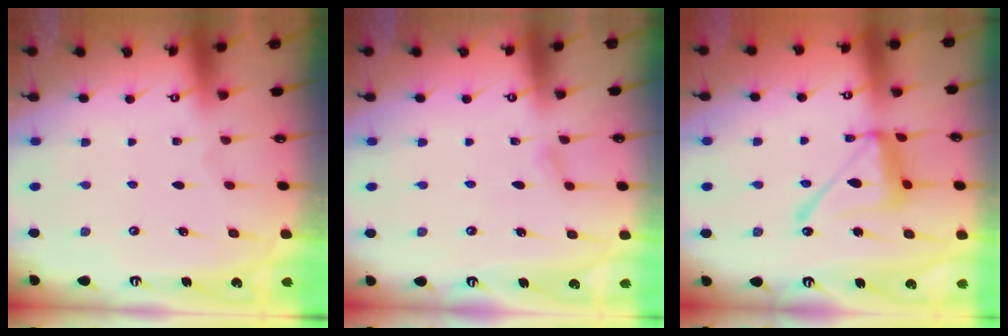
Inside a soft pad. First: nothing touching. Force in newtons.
{"total": 6.2, "press": 6.2, "slide": 0.5}
{"total": 15.1, "press": 15.0, "slide": 1.3}